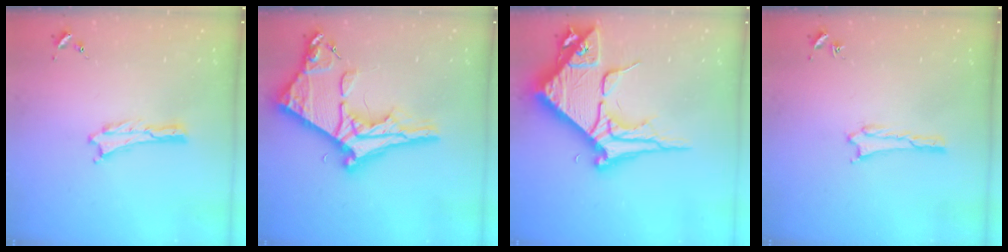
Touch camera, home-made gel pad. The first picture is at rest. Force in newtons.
{"total": 11.4, "press": 11.3, "slide": 1.2}
{"total": 12.6, "press": 12.5, "slide": 1.6}
{"total": 0.9, "press": 0.8, "slide": 0.1}